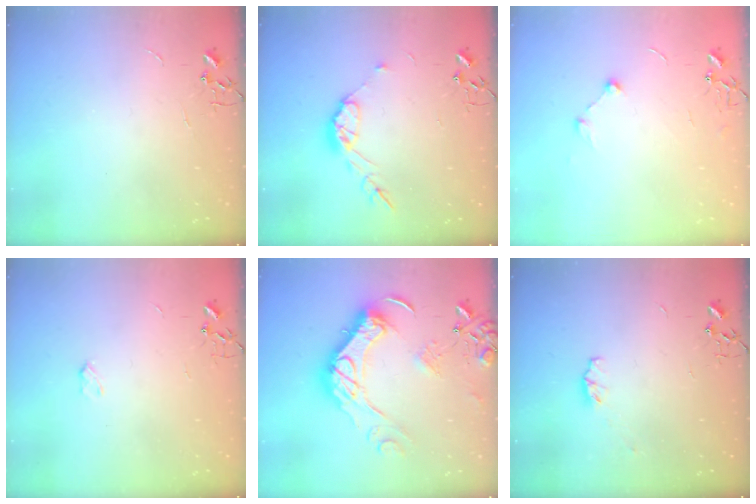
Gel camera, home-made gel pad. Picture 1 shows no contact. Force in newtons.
{"total": 10.0, "press": 9.9, "slide": 0.7}
{"total": 5.9, "press": 5.9, "slide": 0.8}
{"total": 2.5, "press": 2.4, "slide": 0.4}
{"total": 22.1, "press": 22.0, "slide": 2.0}
{"total": 4.4, "press": 4.4, "slide": 0.6}